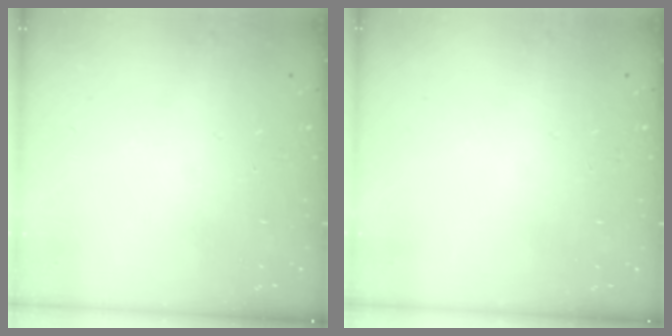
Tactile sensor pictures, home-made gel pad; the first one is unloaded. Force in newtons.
{"total": 0.0}